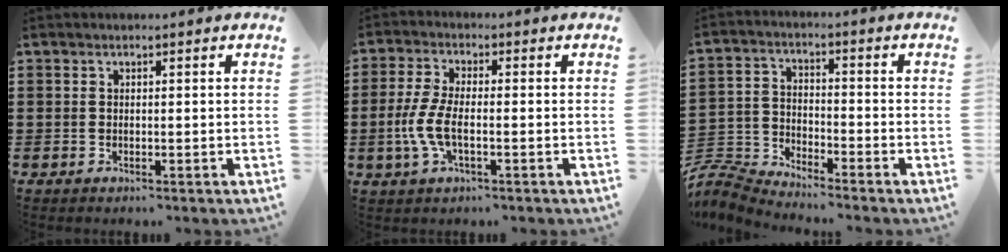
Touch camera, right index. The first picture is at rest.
{"total": 5.7, "force": [-1.5, 2.2, 5.0], "torque": [-0.121, -0.006, -0.036]}
{"total": 5.1, "force": [-5.0, 0.6, 0.6], "torque": [-0.041, -0.008, -0.110]}